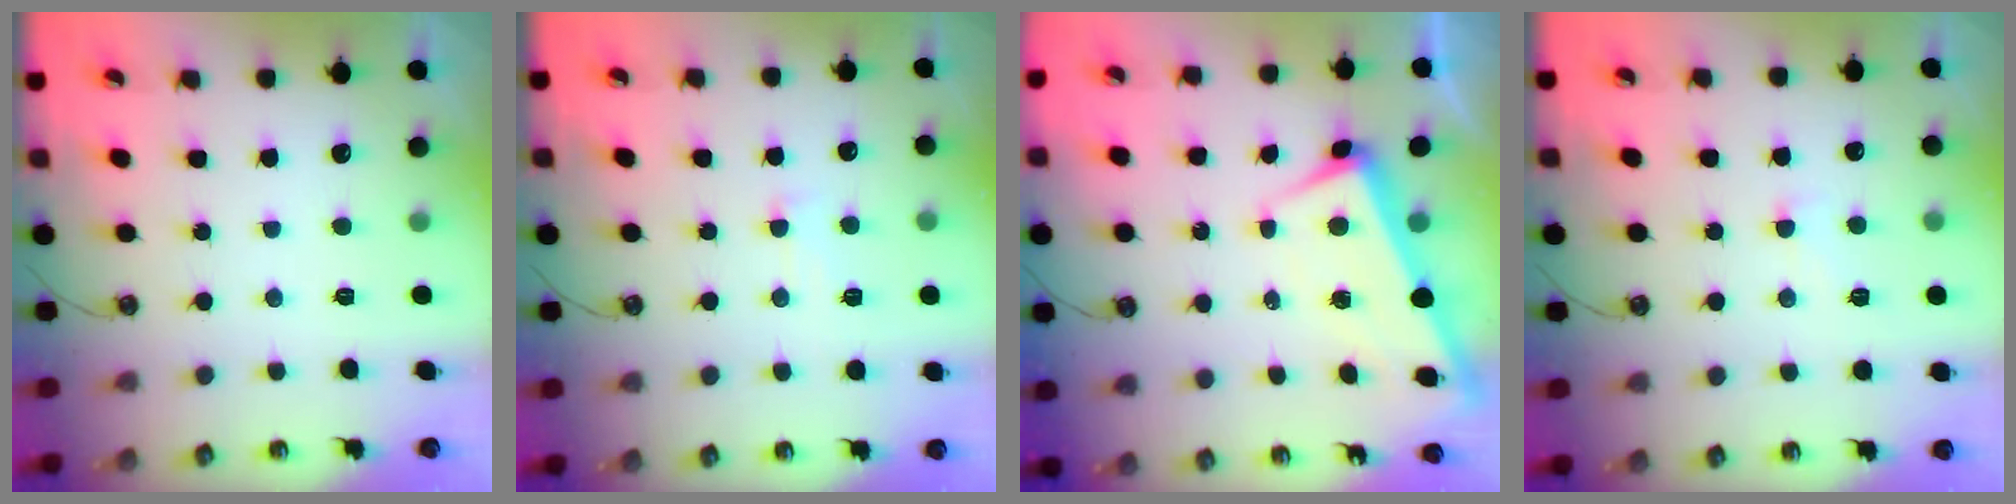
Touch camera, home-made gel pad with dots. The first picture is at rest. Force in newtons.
{"total": 1.9, "press": 1.6, "slide": 0.9}
{"total": 1.2, "press": 1.1, "slide": 0.5}
{"total": 2.3, "press": 2.2, "slide": 0.6}